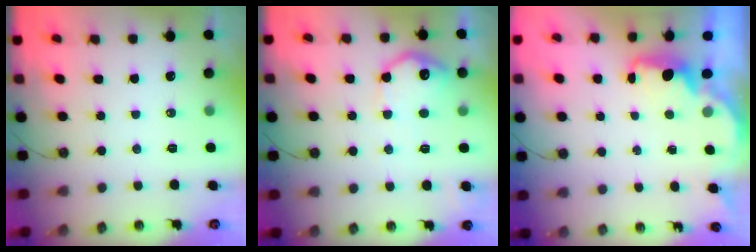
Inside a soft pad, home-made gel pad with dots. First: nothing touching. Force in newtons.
{"total": 12.9, "press": 12.9, "slide": 0.4}
{"total": 2.0, "press": 1.8, "slide": 0.8}